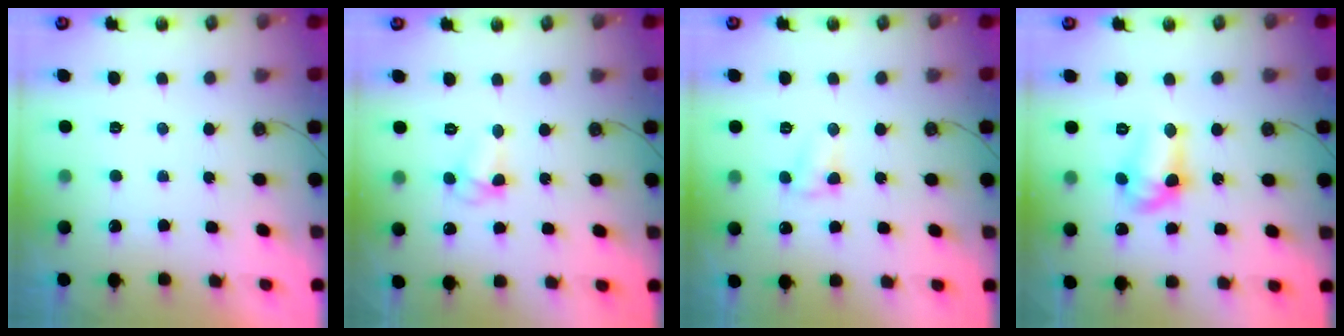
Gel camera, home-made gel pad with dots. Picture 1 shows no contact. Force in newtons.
{"total": 5.7, "press": 5.7, "slide": 0.6}
{"total": 5.4, "press": 5.4, "slide": 0.5}
{"total": 11.4, "press": 10.7, "slide": 3.8}